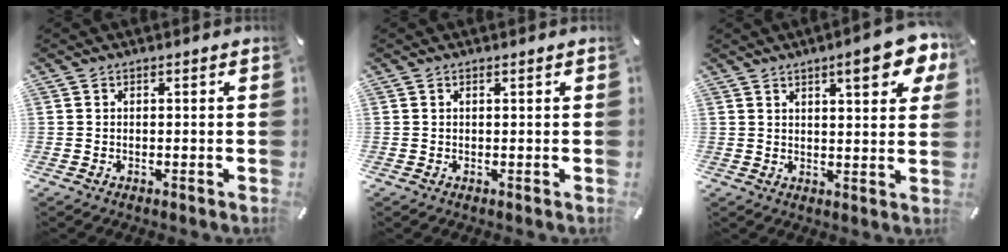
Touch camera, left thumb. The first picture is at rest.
{"total": 0.0}
{"total": 10.0, "force": [5.6, 3.0, 7.7], "torque": [-0.103, -0.027, 0.089]}